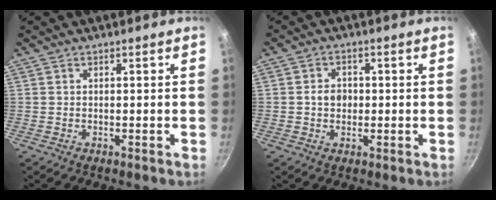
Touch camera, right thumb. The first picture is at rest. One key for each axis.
{"total": 3.7, "fx": -0.1, "fy": 3.0, "fz": 2.1, "tx": -0.017, "ty": 0.005, "tz": -0.005}